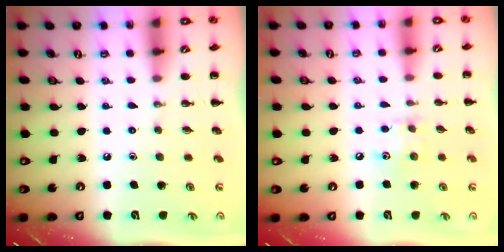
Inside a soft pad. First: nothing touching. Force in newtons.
{"total": 6.5, "press": 6.4, "slide": 1.0}